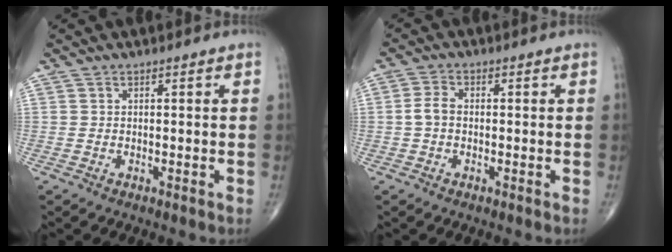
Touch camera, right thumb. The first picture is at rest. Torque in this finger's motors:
{"motor_torque": [0.00, 0.00, 0.16, -0.09, 0.09]}